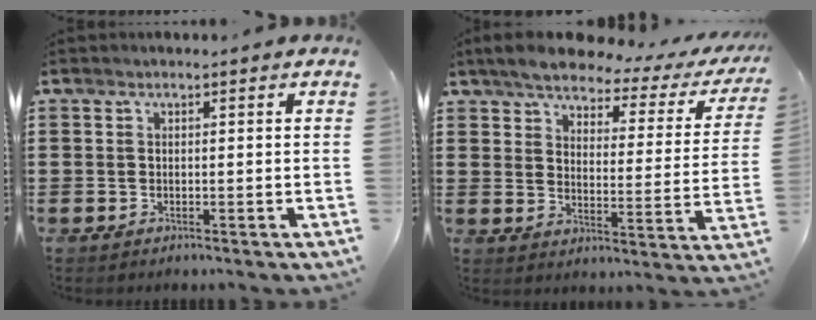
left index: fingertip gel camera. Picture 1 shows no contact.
{"total": 4.9, "force": [4.4, 1.0, 2.1], "torque": [-0.066, -0.021, 0.071]}